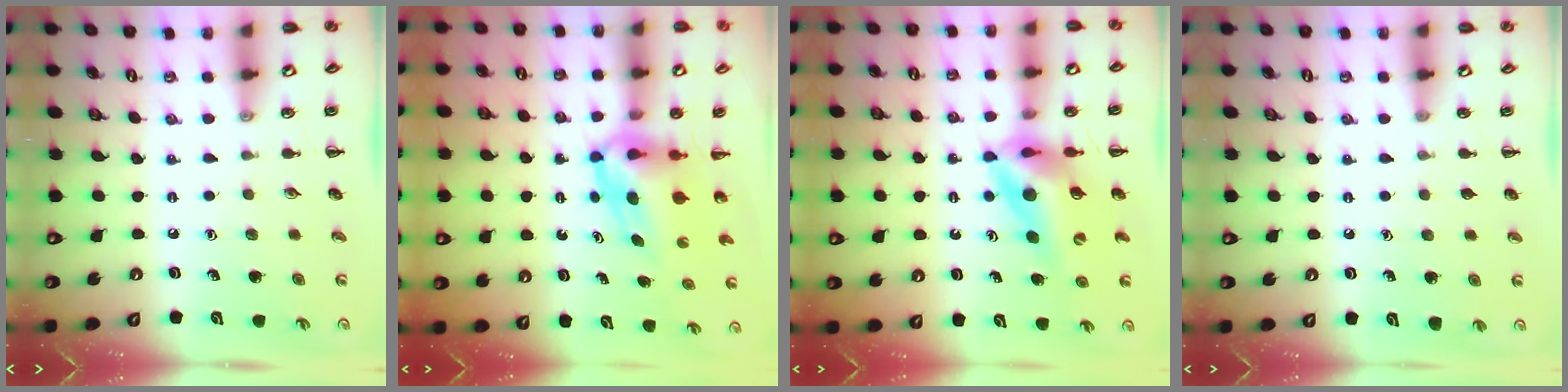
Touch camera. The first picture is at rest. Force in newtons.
{"total": 5.9, "press": 5.8, "slide": 1.1}
{"total": 11.2, "press": 10.6, "slide": 3.5}
{"total": 0.0}